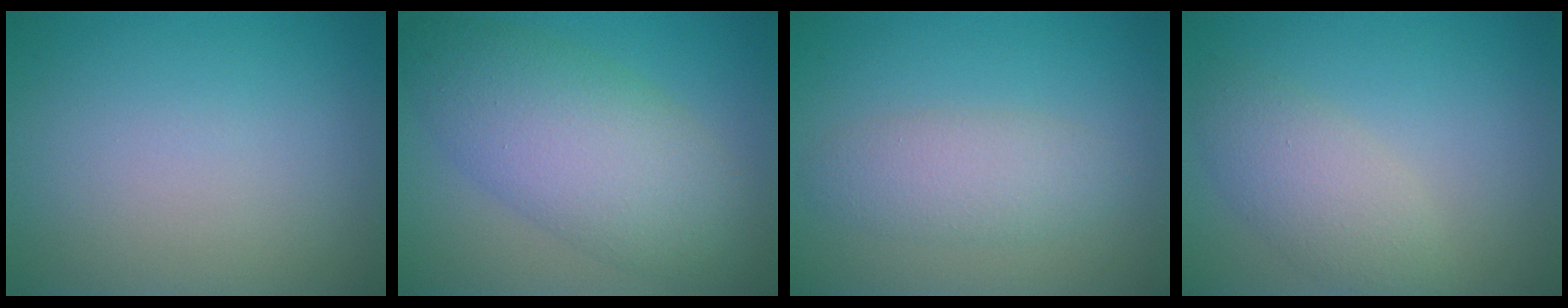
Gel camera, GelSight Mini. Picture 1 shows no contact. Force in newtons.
{"total": 8.1, "press": 8.1, "slide": 0.2}
{"total": 3.1, "press": 3.1, "slide": 0.1}
{"total": 3.6, "press": 3.6, "slide": 0.2}